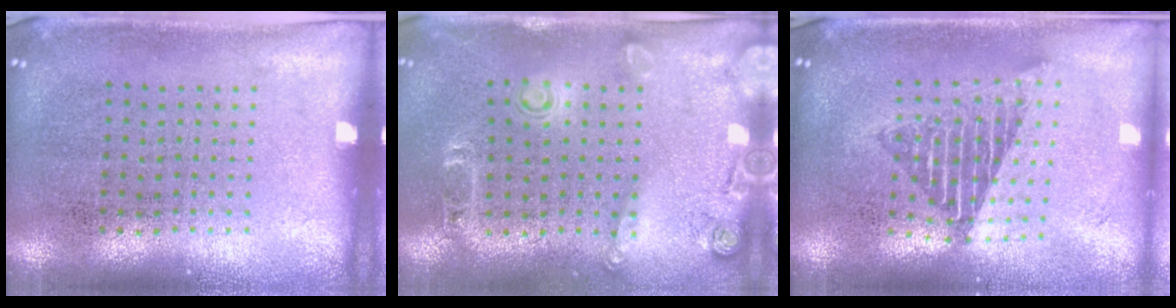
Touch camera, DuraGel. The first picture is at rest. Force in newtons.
{"total": 1.7, "press": 1.2, "slide": 1.2}
{"total": 1.6, "press": 1.3, "slide": 0.9}